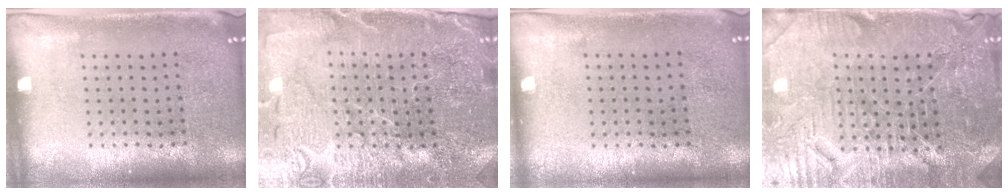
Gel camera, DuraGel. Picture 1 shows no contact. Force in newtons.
{"total": 4.2, "press": 3.9, "slide": 1.3}
{"total": 0.0}
{"total": 4.6, "press": 4.4, "slide": 1.3}